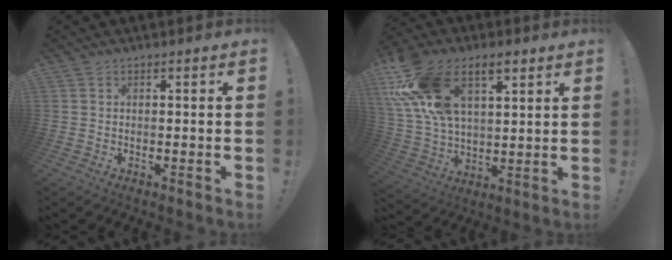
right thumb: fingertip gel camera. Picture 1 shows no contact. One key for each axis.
{"total": 19.9, "fx": 9.8, "fy": 11.5, "fz": 13.0, "tx": -0.250, "ty": -0.037, "tz": 0.178}